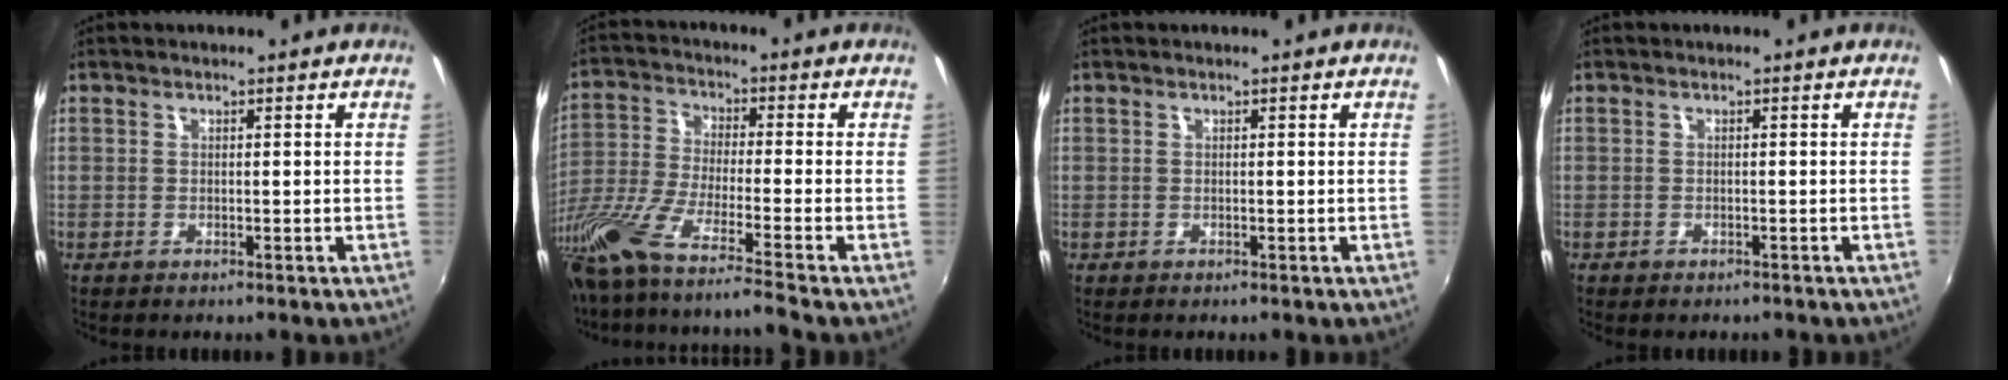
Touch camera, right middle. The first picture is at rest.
{"total": 17.1, "force": [-13.9, -1.4, 9.9], "torque": [-0.174, -0.071, -0.250]}
{"total": 0.0}
{"total": 1.3, "force": [-1.1, 0.6, 0.4], "torque": [-0.012, -0.008, -0.015]}